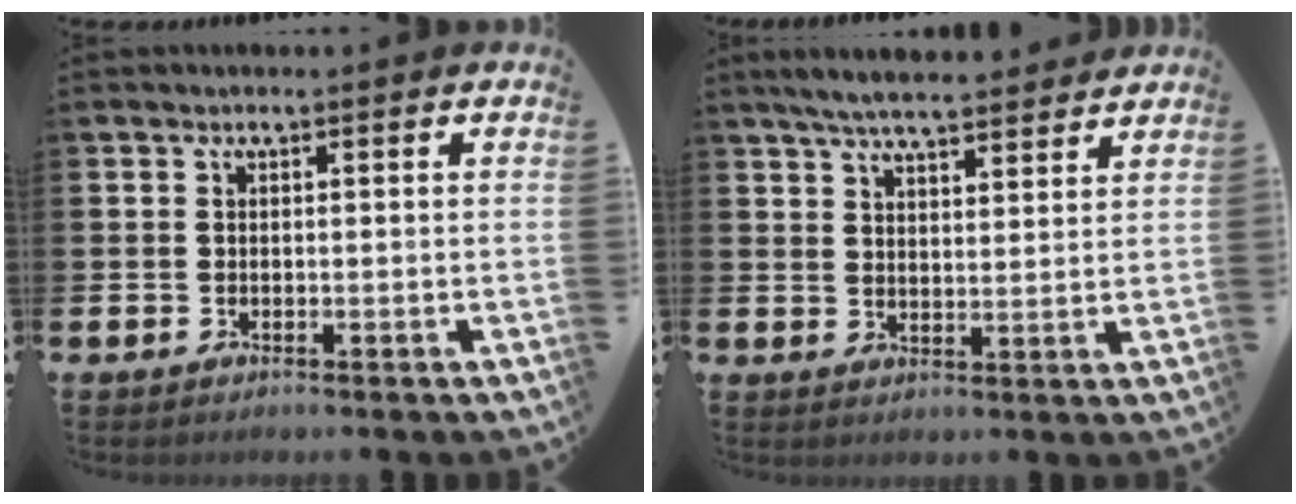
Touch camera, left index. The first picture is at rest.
{"total": 5.9, "force": [5.7, 0.7, 1.6], "torque": [-0.042, -0.023, 0.102]}